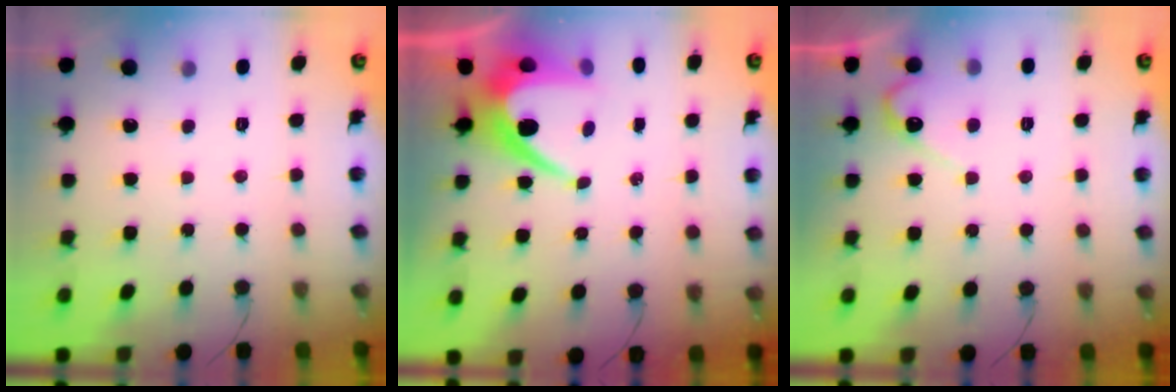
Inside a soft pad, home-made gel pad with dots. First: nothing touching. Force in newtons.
{"total": 8.6, "press": 8.5, "slide": 0.8}
{"total": 5.4, "press": 5.4, "slide": 0.4}